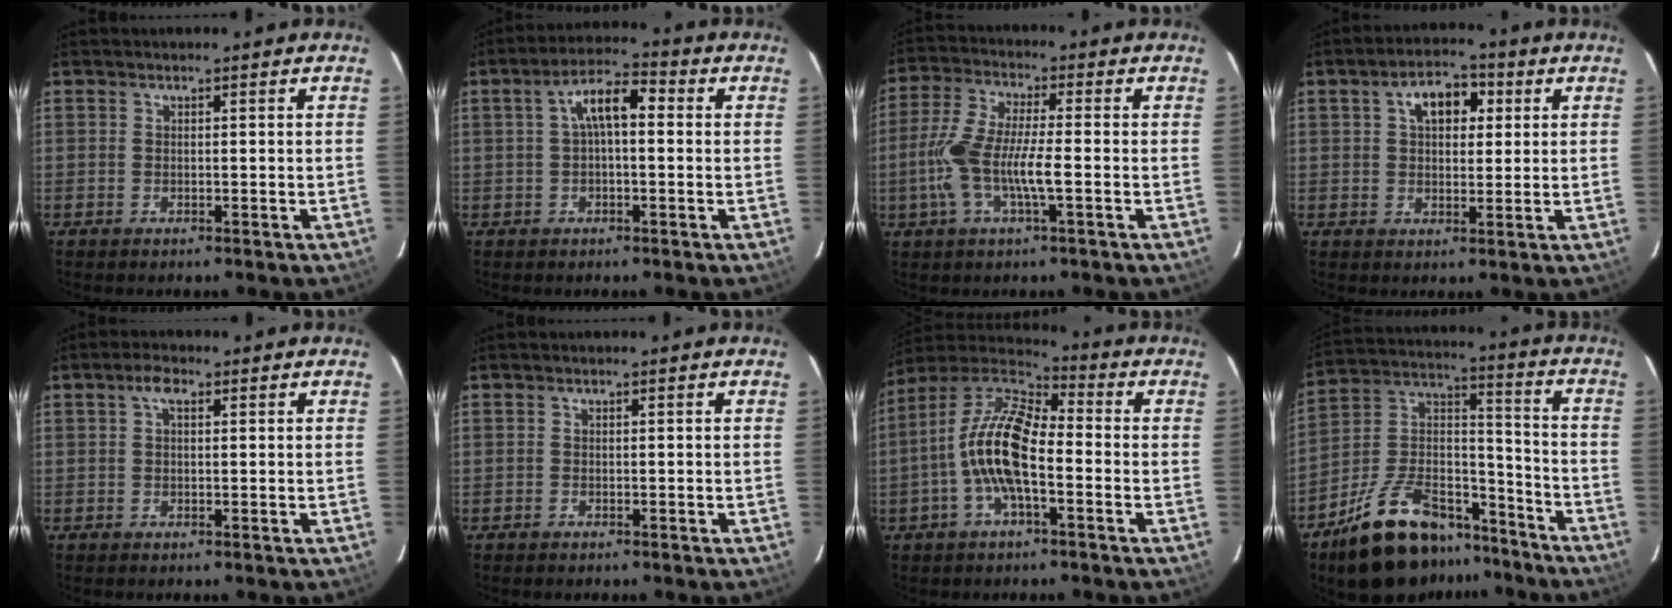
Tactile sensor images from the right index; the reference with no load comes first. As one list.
[{"total": 6.8, "force": [0.8, 2.6, 6.2], "torque": [-0.115, 0.024, 0.013]}, {"total": 11.5, "force": [-2.6, 2.3, 10.9], "torque": [-0.233, -0.002, -0.050]}, {"total": 7.4, "force": [2.5, 4.4, 5.4], "torque": [-0.088, 0.028, 0.042]}, {"total": 2.5, "force": [0.9, 1.2, 2.0], "torque": [-0.037, 0.010, 0.013]}, {"total": 0.6, "force": [-0.5, 0.3, 0.0], "torque": [-0.001, 0.002, -0.009]}, {"total": 13.6, "force": [-3.0, 5.1, 12.2], "torque": [-0.245, 0.009, -0.065]}, {"total": 21.7, "force": [-15.3, 10.3, 11.3], "torque": [-0.221, 0.045, -0.237]}]